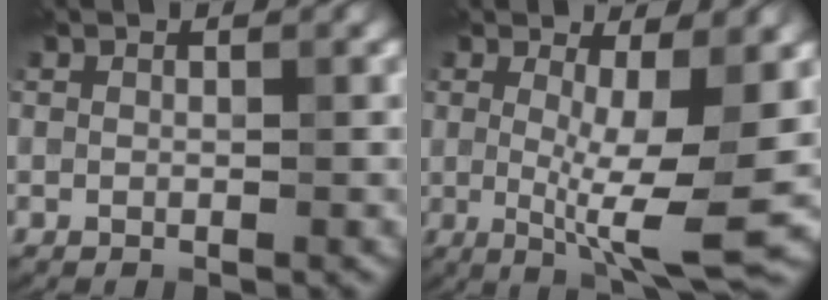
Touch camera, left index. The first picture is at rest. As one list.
[{"total": 7.4, "force": [0.0, 1.7, 7.2], "torque": [-0.111, -0.020, 0.004]}]